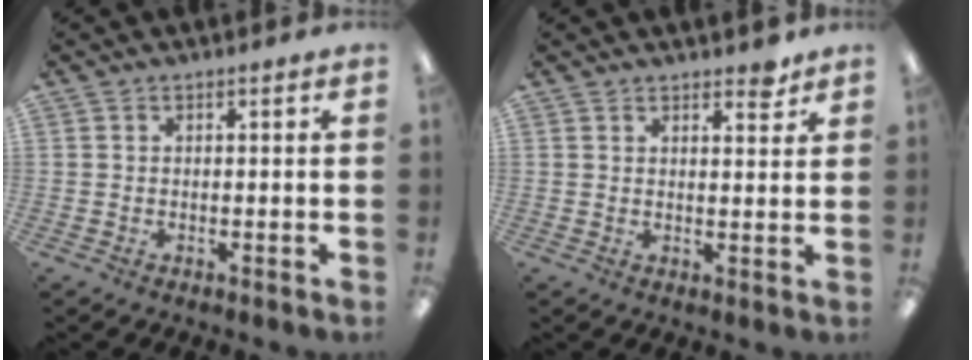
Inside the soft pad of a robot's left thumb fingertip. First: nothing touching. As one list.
[{"total": 3.2, "force": [2.8, 1.0, 1.1], "torque": [-0.001, -0.018, 0.046]}]